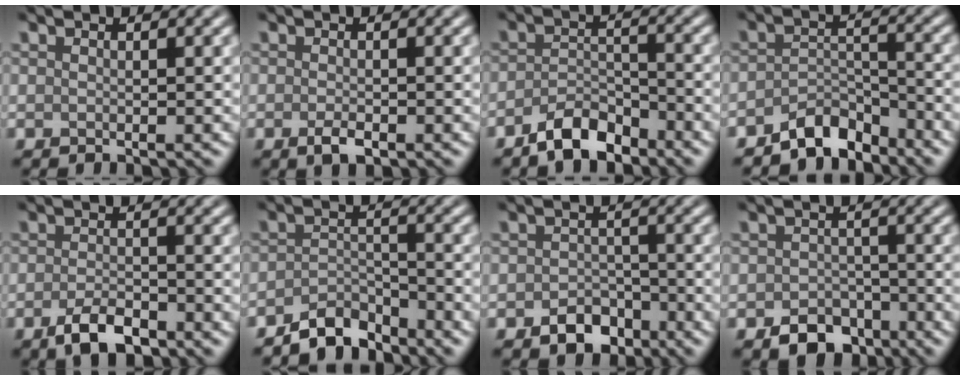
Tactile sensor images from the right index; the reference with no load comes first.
{"total": 1.5, "force": [-0.8, 0.6, 1.2], "torque": [-0.024, -0.003, -0.015]}
{"total": 3.9, "force": [-3.0, 1.5, 2.0], "torque": [-0.034, 0.003, -0.059]}
{"total": 4.0, "force": [-3.5, 1.5, 1.3], "torque": [-0.015, 0.006, -0.070]}
{"total": 3.6, "force": [-2.3, 1.4, 2.4], "torque": [-0.043, 0.001, -0.044]}
{"total": 3.7, "force": [-3.3, 1.3, 1.1], "torque": [-0.015, 0.006, -0.066]}
{"total": 3.1, "force": [-2.0, 2.1, 1.3], "torque": [-0.012, 0.001, -0.036]}
{"total": 4.1, "force": [-2.7, 2.6, 1.7], "torque": [-0.018, -0.005, -0.047]}